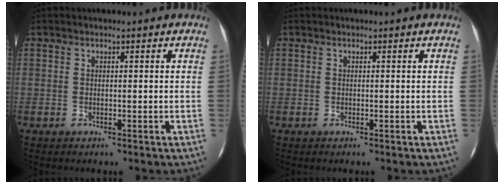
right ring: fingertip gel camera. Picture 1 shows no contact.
{"total": 0.0}